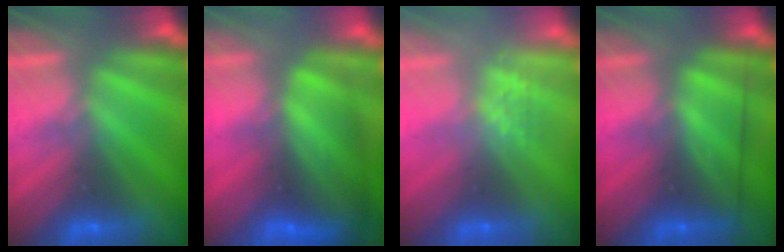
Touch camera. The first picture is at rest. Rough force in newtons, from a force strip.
{"total": 9.1}
{"total": 2.8}
{"total": 2.6}